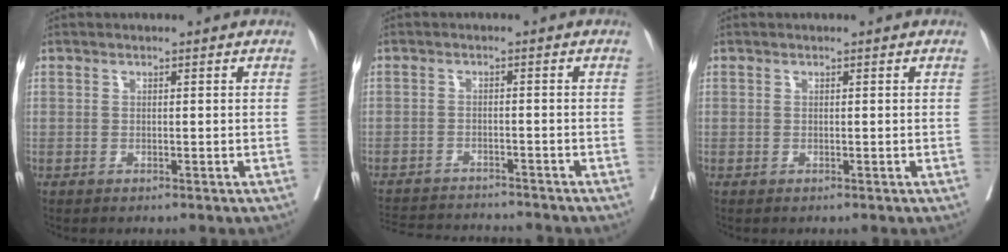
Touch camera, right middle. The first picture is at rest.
{"total": 10.9, "force": [-10.5, 1.2, 2.8], "torque": [-0.049, 0.000, -0.150]}
{"total": 0.0}